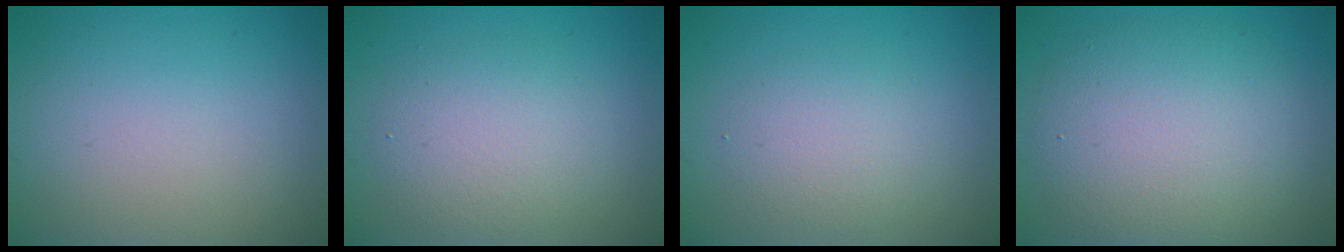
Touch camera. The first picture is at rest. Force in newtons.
{"total": 4.0, "press": 4.0, "slide": 0.5}
{"total": 2.7, "press": 2.7, "slide": 0.0}
{"total": 7.8, "press": 7.8, "slide": 0.3}